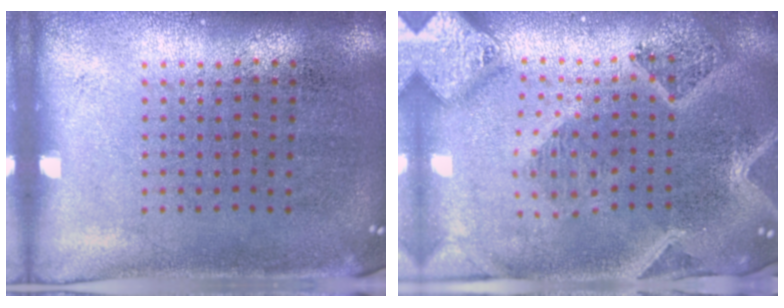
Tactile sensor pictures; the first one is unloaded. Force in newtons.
{"total": 3.5, "press": 2.8, "slide": 2.0}